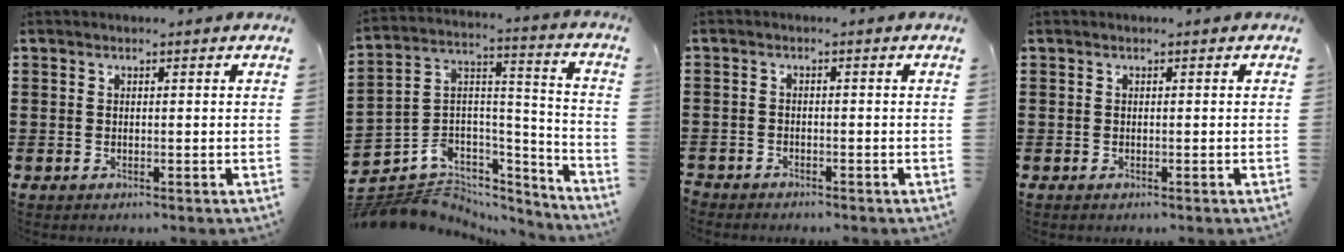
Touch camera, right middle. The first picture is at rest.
{"total": 6.6, "force": [-5.5, 3.6, 0.7], "torque": [-0.030, -0.007, -0.109]}
{"total": 1.7, "force": [-1.7, 0.3, -0.2], "torque": [0.000, 0.002, -0.036]}
{"total": 0.0}